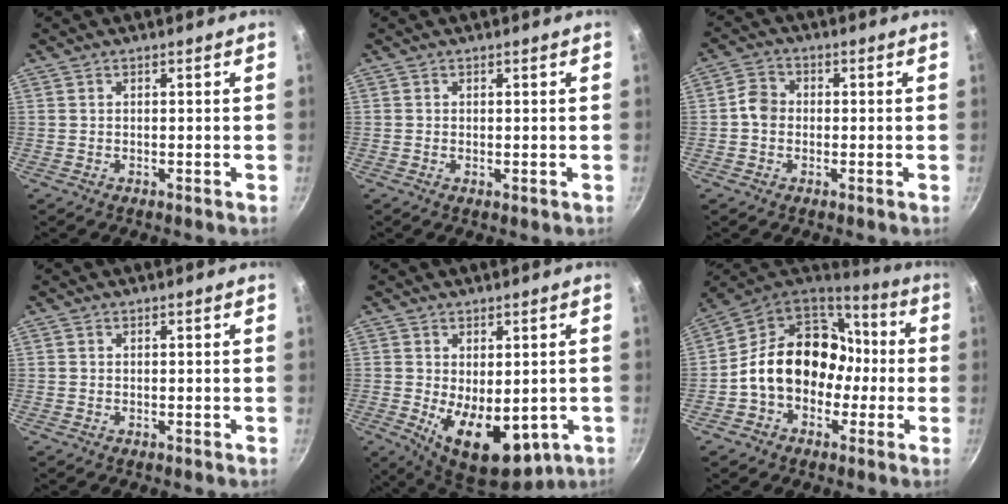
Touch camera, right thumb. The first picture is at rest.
{"total": 0.6, "force": [0.0, 0.2, 0.5], "torque": [-0.008, -0.002, -0.001]}
{"total": 4.1, "force": [-0.5, 3.5, 2.1], "torque": [-0.023, 0.014, -0.021]}
{"total": 0.0}
{"total": 13.7, "force": [-2.6, 7.7, 11.0], "torque": [-0.142, -0.026, -0.017]}
{"total": 19.3, "force": [-1.3, 15.1, 12.0], "torque": [-0.157, 0.066, -0.027]}